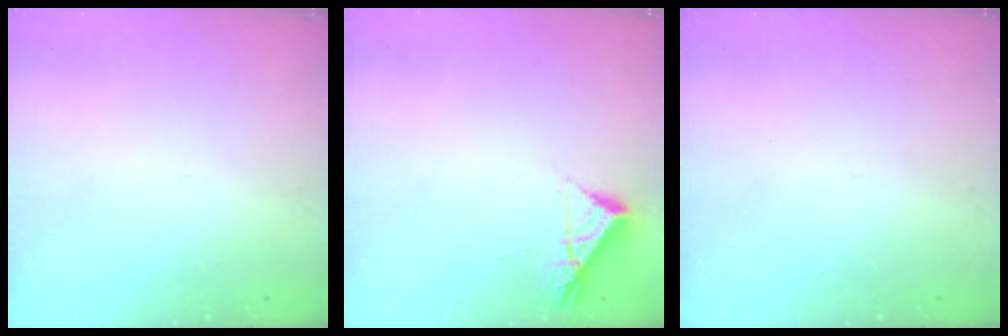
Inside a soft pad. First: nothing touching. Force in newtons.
{"total": 5.0, "press": 5.0, "slide": 0.8}
{"total": 0.0}